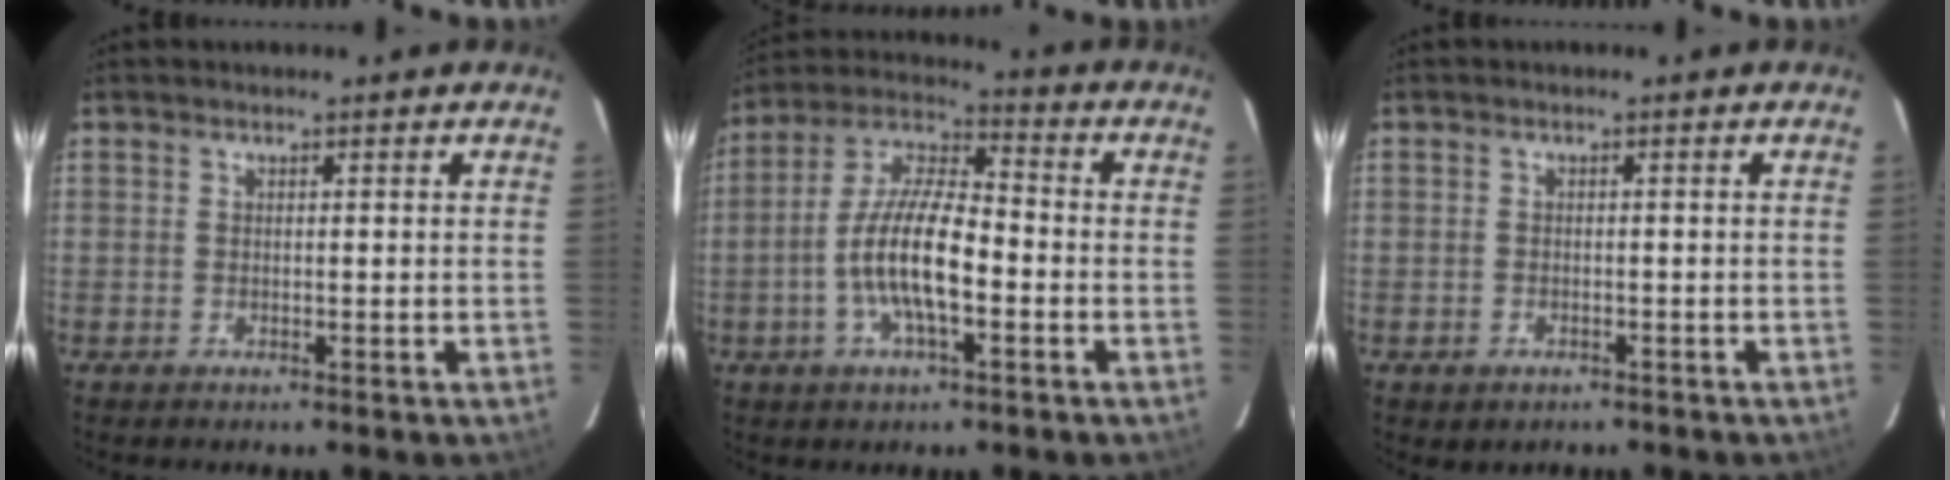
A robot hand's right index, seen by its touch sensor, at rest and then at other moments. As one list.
[{"total": 12.8, "force": [-3.5, 4.2, 11.6], "torque": [-0.234, 0.003, -0.070]}, {"total": 2.1, "force": [-1.2, 1.6, 0.8], "torque": [-0.018, -0.003, -0.014]}]